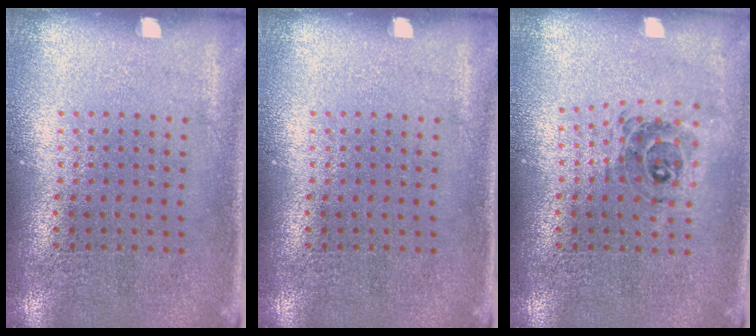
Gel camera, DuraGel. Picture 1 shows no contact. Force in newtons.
{"total": 0.0}
{"total": 0.8, "press": 0.8, "slide": 0.2}